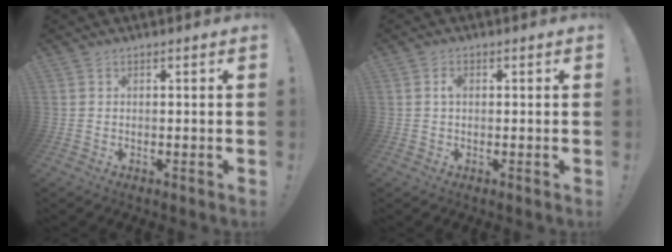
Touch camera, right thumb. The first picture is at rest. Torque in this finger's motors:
{"motor_torque": [-0.07, 0.21, 0.38, 0.09, -0.02]}